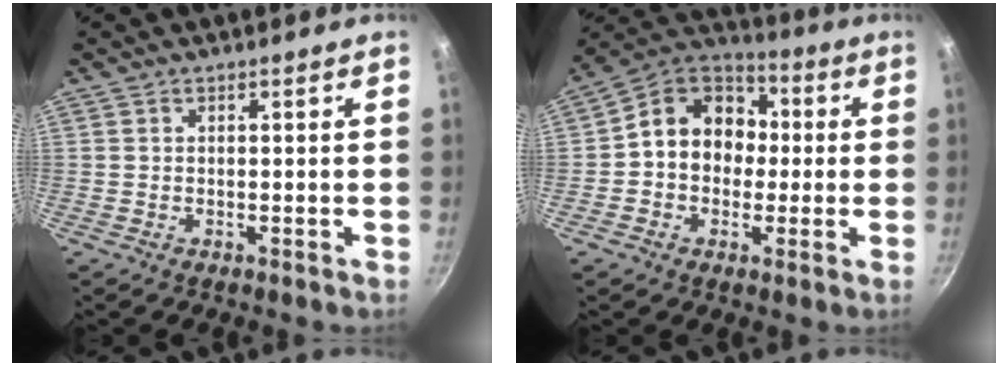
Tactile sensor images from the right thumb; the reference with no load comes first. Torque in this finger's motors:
{"motor_torque": [-0.05, 0.43, 0.10, 0.16, 0.10]}